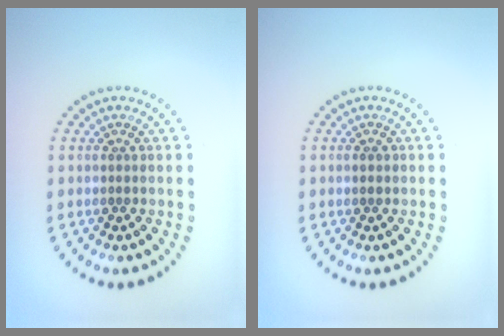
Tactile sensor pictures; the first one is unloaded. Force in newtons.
{"total": 0.8, "press": 0.8, "slide": 0.0}